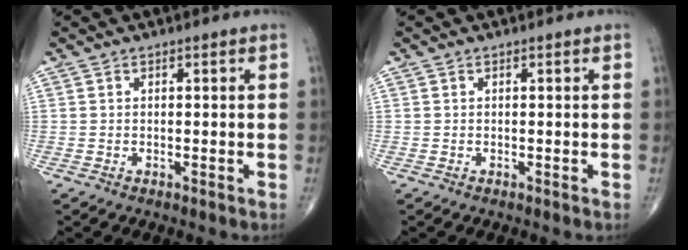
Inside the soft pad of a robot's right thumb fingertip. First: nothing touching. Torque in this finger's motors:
{"motor_torque": [-0.07, -0.28, 0.26, 0.18, 0.00]}